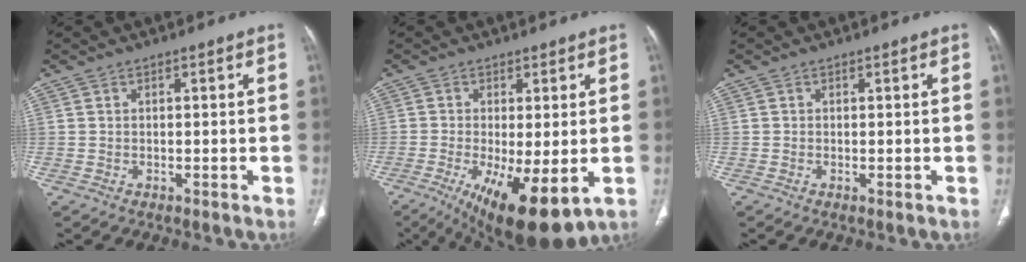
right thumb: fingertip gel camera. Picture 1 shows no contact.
{"total": 14.5, "force": [-4.7, 5.0, 12.7], "torque": [-0.201, -0.024, -0.059]}
{"total": 0.0}